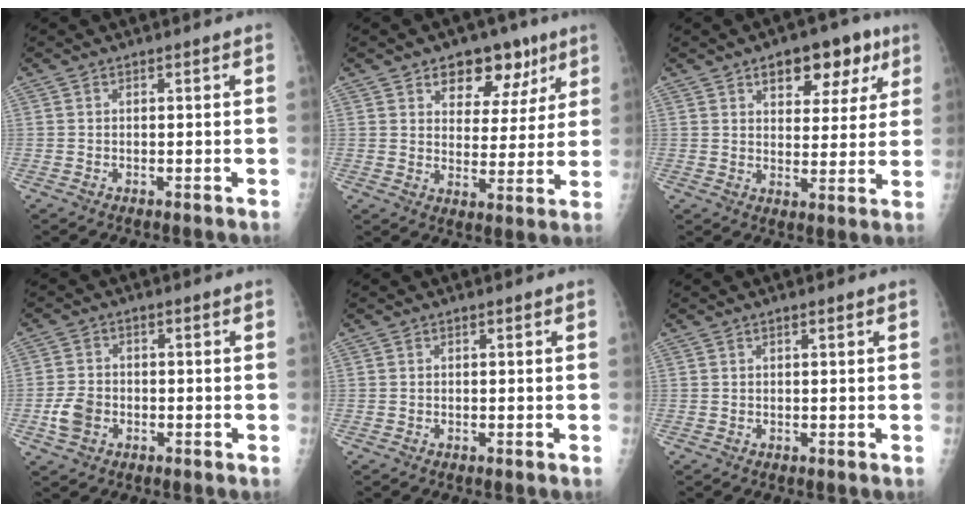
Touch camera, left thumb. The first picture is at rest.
{"total": 11.6, "force": [6.8, 7.3, 6.0], "torque": [-0.031, -0.026, 0.095]}
{"total": 11.3, "force": [6.1, 6.3, 7.2], "torque": [-0.054, -0.016, 0.082]}
{"total": 4.8, "force": [-1.7, 3.6, 2.6], "torque": [-0.048, 0.010, -0.033]}
{"total": 0.0}
{"total": 0.5, "force": [0.3, 0.1, 0.5], "torque": [-0.004, 0.001, 0.004]}